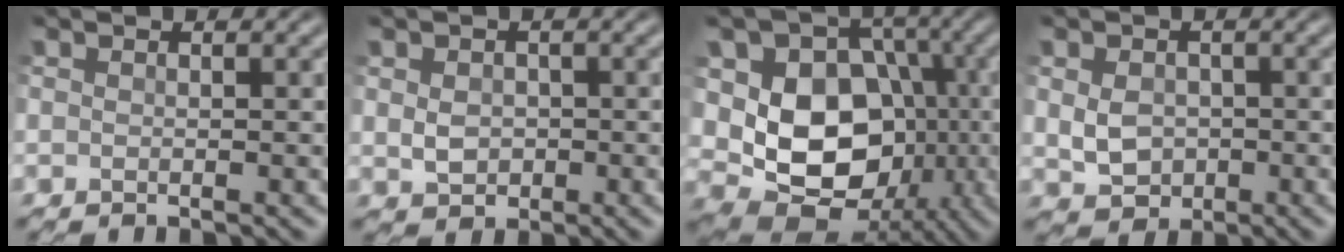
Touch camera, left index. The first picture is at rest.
{"total": 2.6, "force": [-0.1, 2.1, 1.6], "torque": [-0.032, -0.005, -0.001]}
{"total": 12.6, "force": [-0.8, 9.8, 7.9], "torque": [-0.138, -0.009, -0.016]}
{"total": 3.4, "force": [-0.3, 2.7, 2.0], "torque": [-0.045, -0.009, -0.004]}